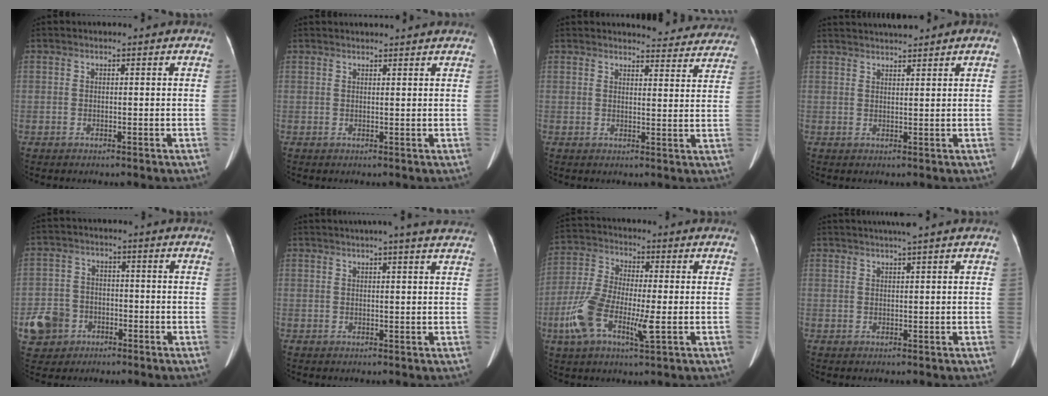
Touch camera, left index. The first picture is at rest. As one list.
[{"total": 5.2, "force": [5.0, 0.2, 1.5], "torque": [-0.018, 0.025, 0.055]}, {"total": 12.4, "force": [12.0, 2.7, 1.6], "torque": [0.015, -0.028, 0.112]}, {"total": 4.6, "force": [4.3, 0.0, 1.5], "torque": [-0.022, 0.027, 0.071]}, {"total": 7.1, "force": [-3.1, 6.1, 2.0], "torque": [-0.058, 0.009, -0.046]}, {"total": 9.9, "force": [8.6, 0.1, 4.9], "torque": [-0.067, 0.022, 0.089]}, {"total": 10.8, "force": [-2.7, 3.3, 10.0], "torque": [-0.218, 0.001, -0.051]}, {"total": 3.8, "force": [3.0, -0.6, 2.2], "torque": [-0.031, 0.020, 0.051]}]